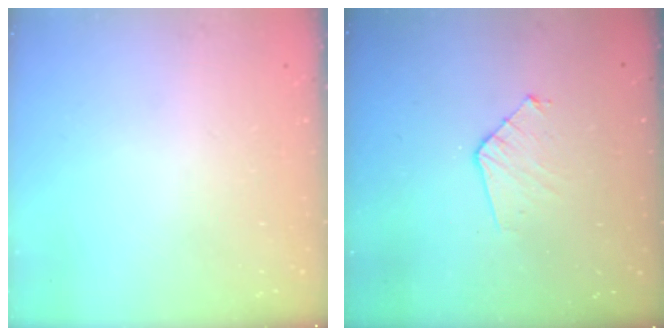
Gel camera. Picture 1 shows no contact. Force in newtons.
{"total": 7.4, "press": 7.4, "slide": 0.7}